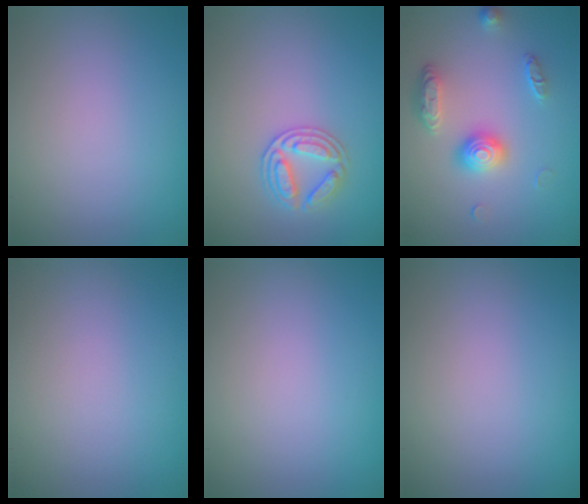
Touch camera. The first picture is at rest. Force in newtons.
{"total": 2.7, "press": 2.7, "slide": 0.4}
{"total": 3.3, "press": 2.9, "slide": 1.6}
{"total": 0.0}
{"total": 0.0}
{"total": 0.0}